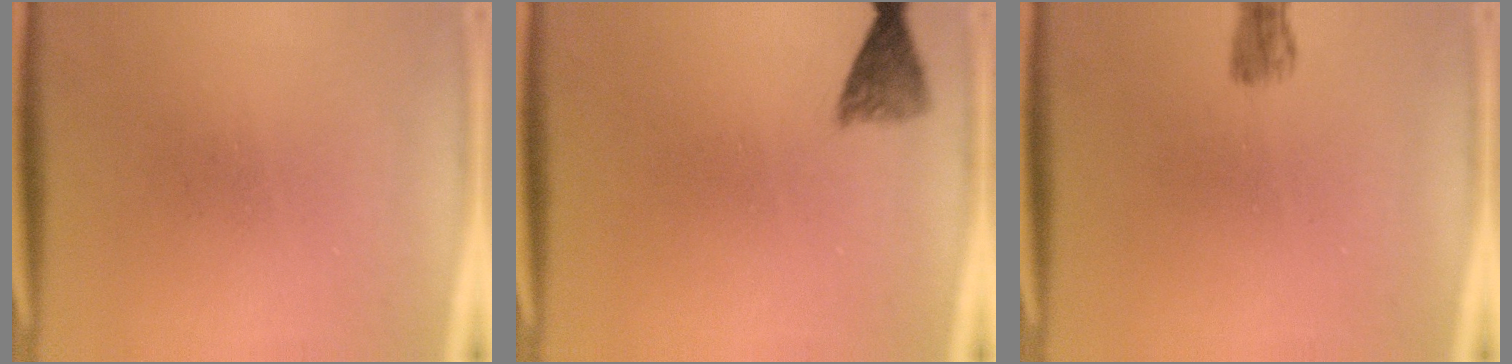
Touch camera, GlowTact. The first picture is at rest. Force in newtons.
{"total": 2.8}
{"total": 2.1}